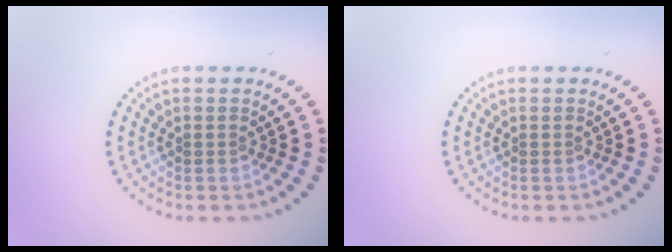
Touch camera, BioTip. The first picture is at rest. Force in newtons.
{"total": 0.0}